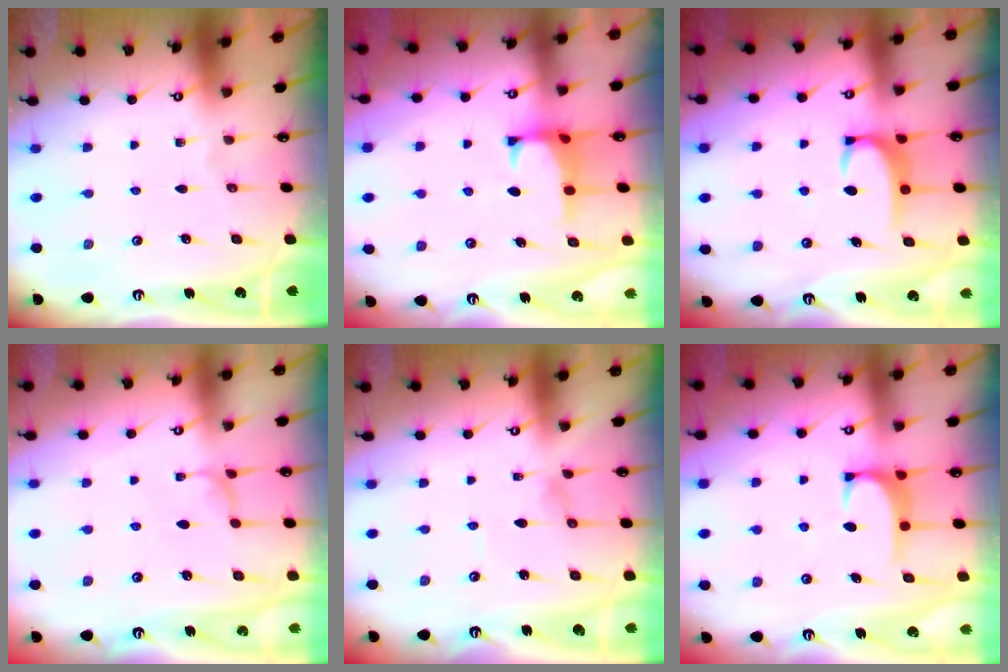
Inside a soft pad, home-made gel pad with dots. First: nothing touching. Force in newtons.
{"total": 1.3, "press": 1.2, "slide": 0.6}
{"total": 3.4, "press": 3.3, "slide": 0.4}
{"total": 2.8, "press": 2.8, "slide": 0.2}
{"total": 0.9, "press": 0.9, "slide": 0.3}
{"total": 0.9, "press": 0.6, "slide": 0.6}